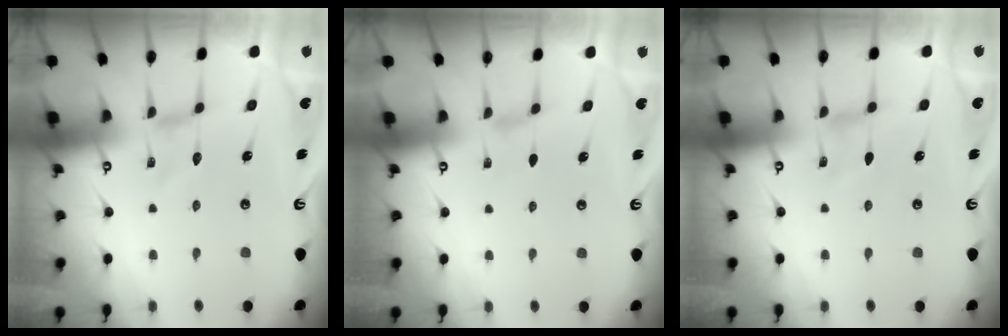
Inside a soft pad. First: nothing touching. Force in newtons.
{"total": 0.6, "press": 0.6, "slide": 0.2}
{"total": 0.0}